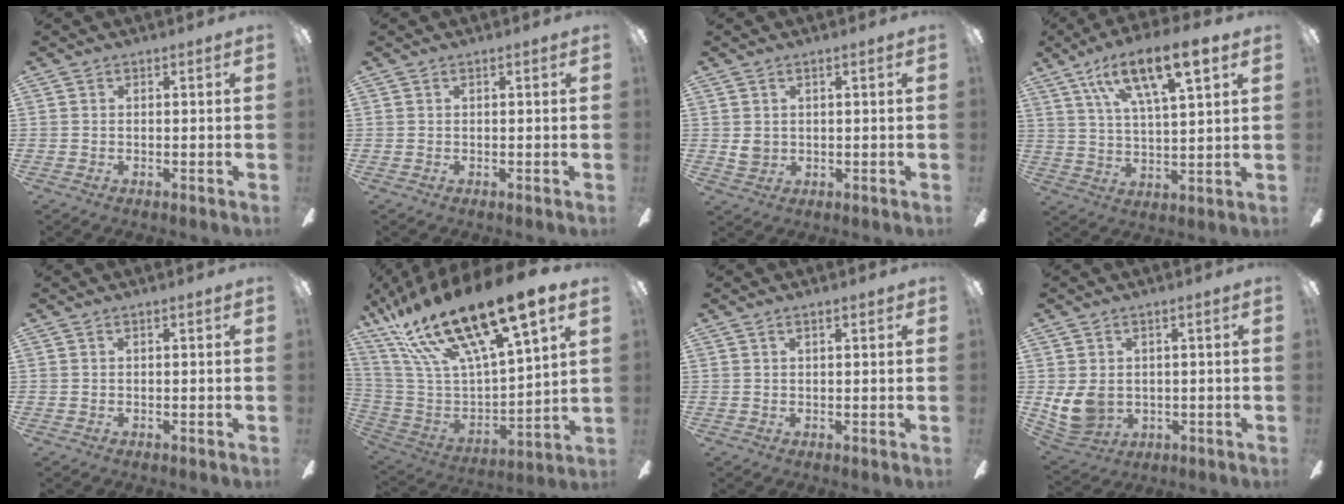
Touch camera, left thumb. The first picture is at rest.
{"total": 0.0}
{"total": 2.9, "force": [0.9, 2.3, 1.6], "torque": [-0.026, 0.002, 0.015]}
{"total": 15.7, "force": [9.8, 4.6, 11.3], "torque": [-0.200, -0.037, 0.163]}
{"total": 0.0}
{"total": 25.1, "force": [16.9, 6.8, 17.2], "torque": [-0.334, -0.105, 0.277]}
{"total": 2.1, "force": [1.1, 0.5, 1.7], "torque": [-0.029, 0.000, 0.017]}
{"total": 8.0, "force": [0.4, 6.1, 5.1], "torque": [-0.132, 0.001, 0.013]}